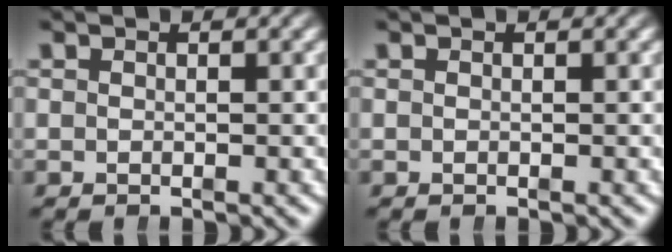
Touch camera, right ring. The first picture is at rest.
{"total": 0.0}